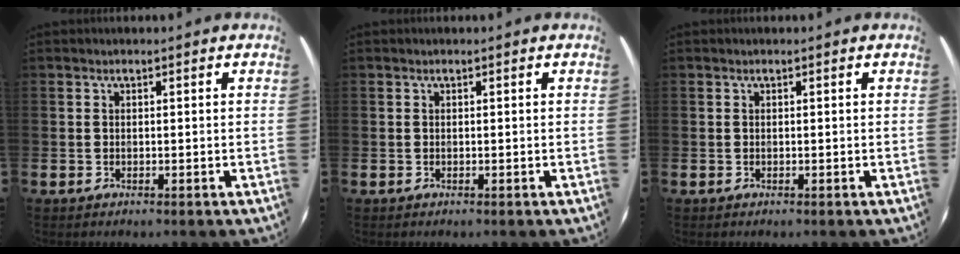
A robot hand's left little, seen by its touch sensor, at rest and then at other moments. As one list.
[{"total": 0.0}, {"total": 0.0}]